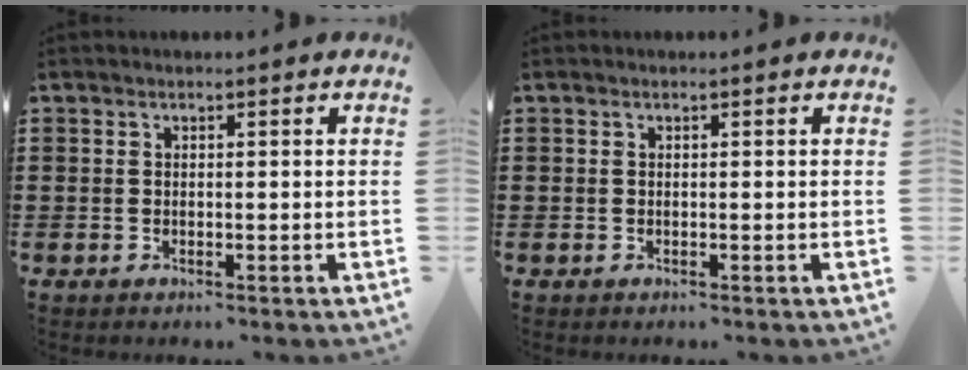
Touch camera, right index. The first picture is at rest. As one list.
[{"total": 0.0}]